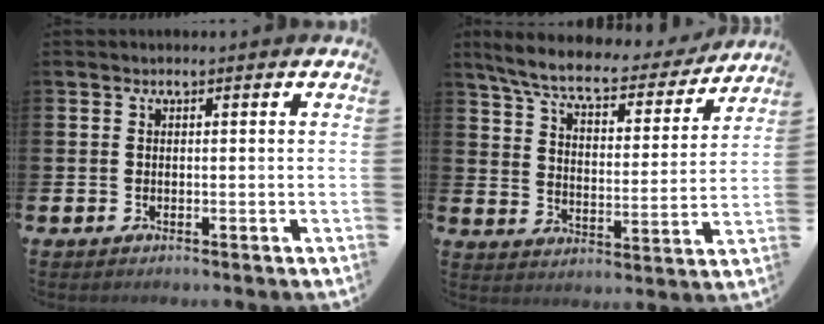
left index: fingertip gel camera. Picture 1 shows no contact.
{"total": 7.6, "force": [6.8, 1.3, 2.9], "torque": [-0.089, -0.042, 0.115]}